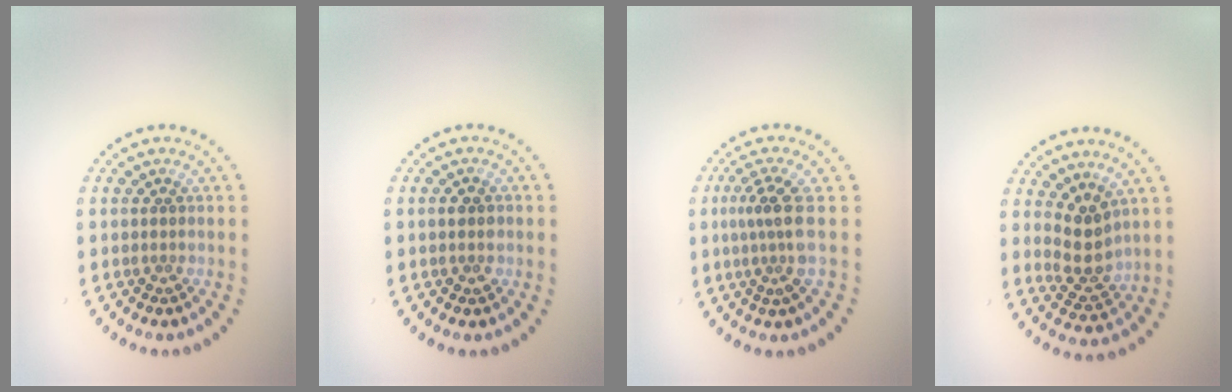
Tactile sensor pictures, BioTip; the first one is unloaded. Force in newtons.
{"total": 1.4, "press": 1.4, "slide": 0.3}
{"total": 3.0, "press": 2.1, "slide": 2.2}
{"total": 3.4, "press": 2.9, "slide": 1.6}